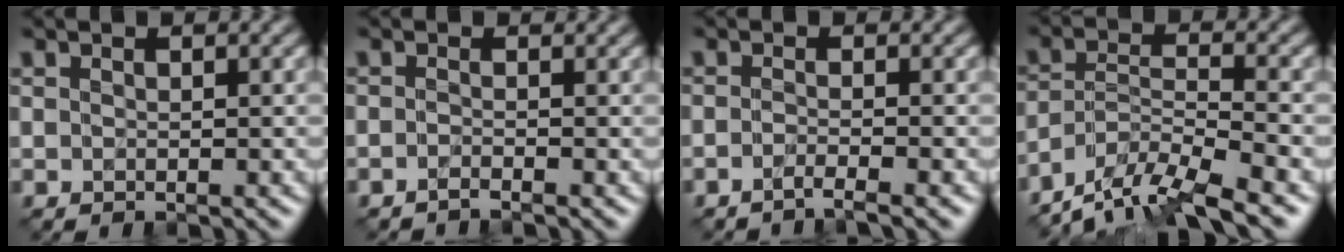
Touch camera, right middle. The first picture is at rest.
{"total": 1.2, "force": [-1.1, 0.0, 0.3], "torque": [-0.008, -0.009, -0.026]}
{"total": 1.9, "force": [-1.5, 0.2, 1.2], "torque": [-0.011, -0.008, -0.037]}
{"total": 8.3, "force": [-7.1, 1.3, 4.0], "torque": [-0.064, 0.000, -0.130]}